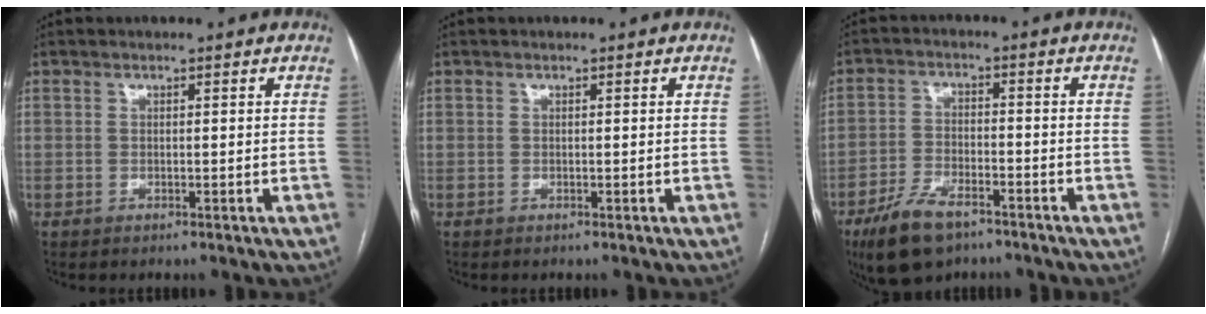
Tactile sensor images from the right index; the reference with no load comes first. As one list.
[{"total": 0.0}, {"total": 8.7, "force": [-6.0, 3.5, 5.3], "torque": [-0.109, -0.011, -0.105]}]